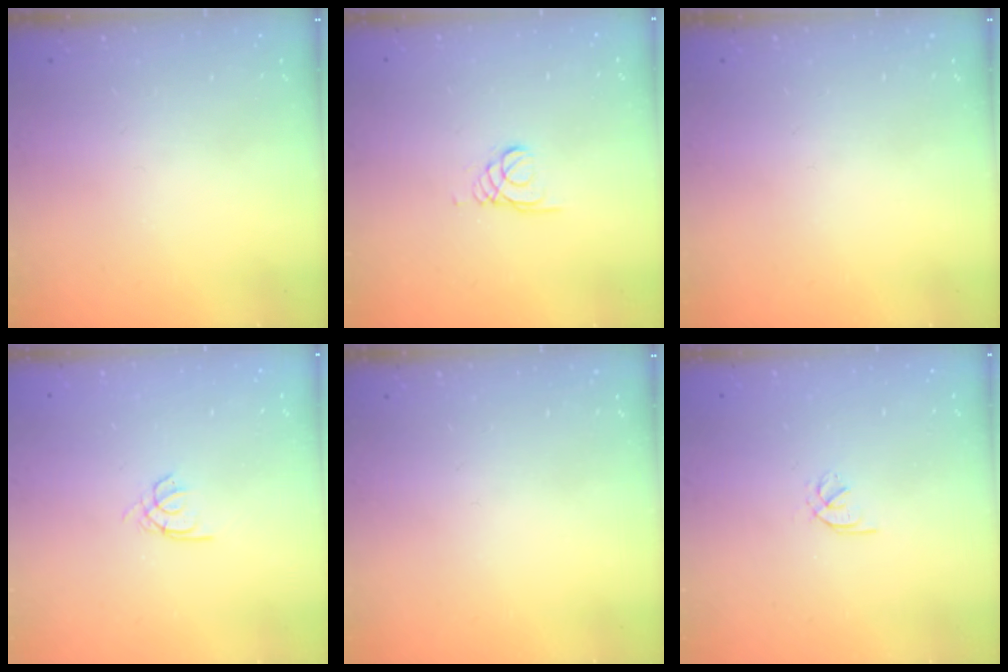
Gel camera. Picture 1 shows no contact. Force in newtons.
{"total": 1.0, "press": 1.0, "slide": 0.1}
{"total": 0.0}
{"total": 2.1, "press": 2.1, "slide": 0.2}
{"total": 0.0}
{"total": 1.7, "press": 1.6, "slide": 0.6}